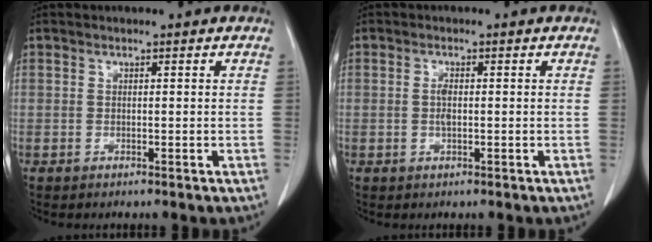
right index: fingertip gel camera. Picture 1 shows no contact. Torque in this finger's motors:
{"motor_torque": [0.28, -0.09, 0.11, 0.05]}